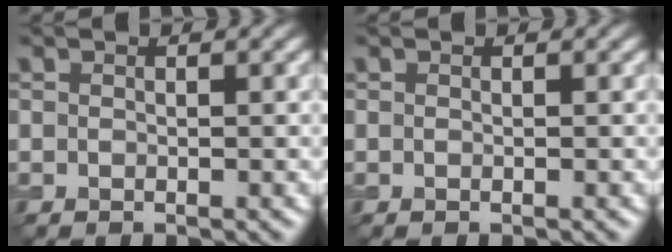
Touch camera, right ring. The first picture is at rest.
{"total": 0.0}